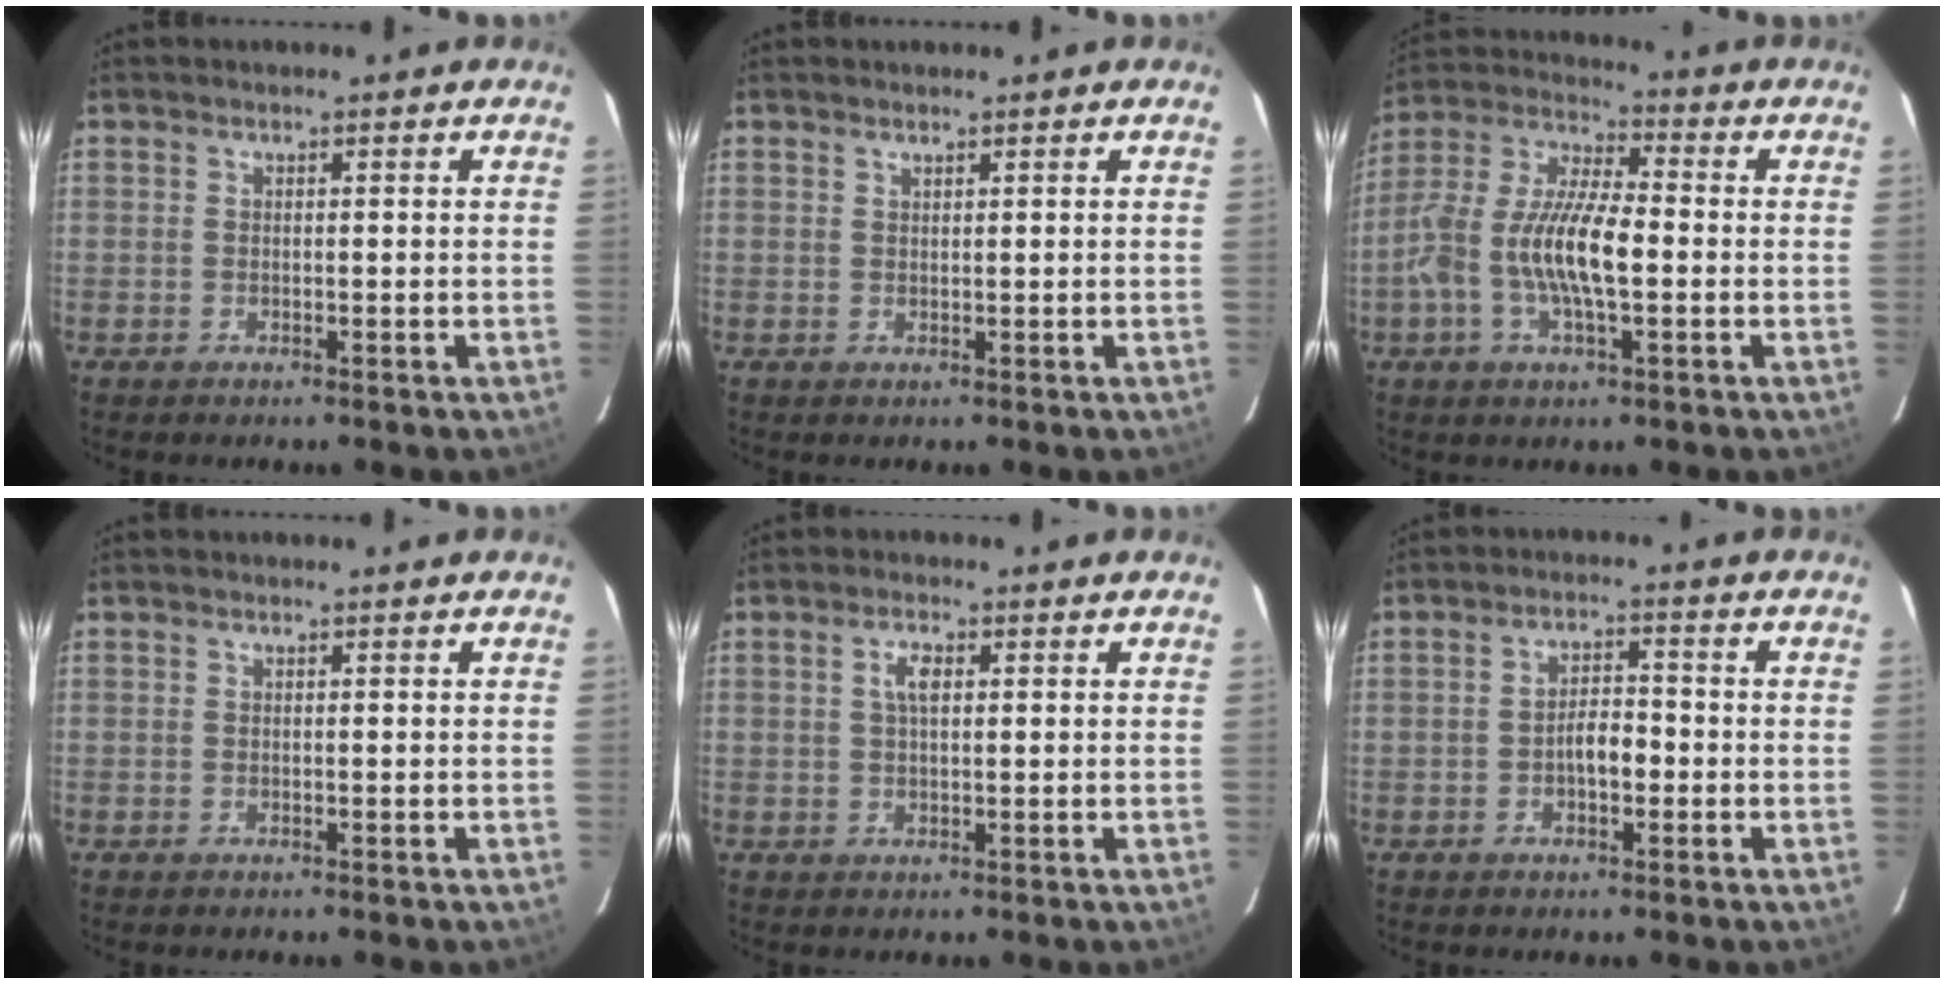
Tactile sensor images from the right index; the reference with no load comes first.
{"total": 0.5, "force": [0.5, 0.1, 0.1], "torque": [-0.002, 0.001, 0.010]}
{"total": 14.1, "force": [-2.7, 4.8, 13.0], "torque": [-0.264, 0.005, -0.054]}
{"total": 0.0}
{"total": 2.8, "force": [0.7, 1.2, 2.4], "torque": [-0.046, 0.007, 0.014]}
{"total": 4.2, "force": [-1.3, 2.0, 3.4], "torque": [-0.062, 0.009, -0.019]}